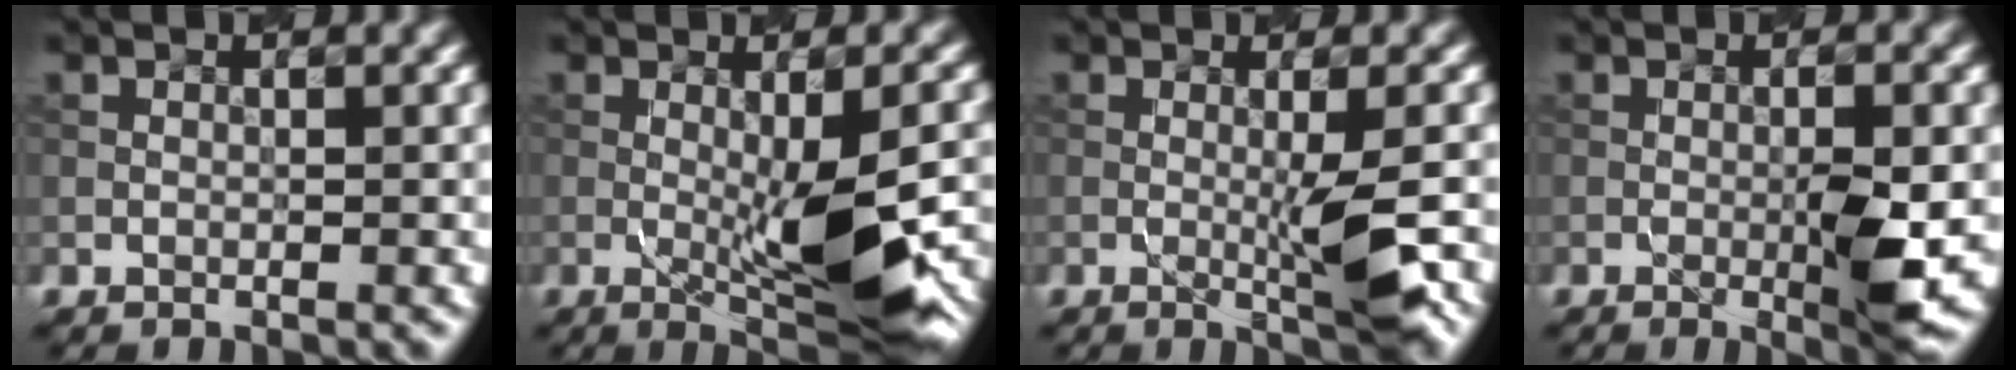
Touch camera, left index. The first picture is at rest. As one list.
[{"total": 8.0, "force": [-1.1, 1.9, 7.7], "torque": [-0.114, -0.013, -0.007]}, {"total": 4.1, "force": [-0.6, 0.6, 4.0], "torque": [-0.063, -0.007, -0.001]}, {"total": 4.4, "force": [-0.8, 0.5, 4.3], "torque": [-0.072, -0.008, -0.002]}]